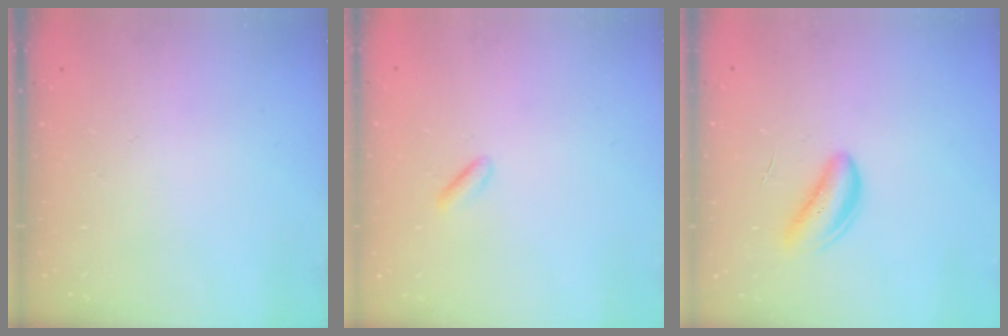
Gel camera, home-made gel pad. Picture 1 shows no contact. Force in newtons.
{"total": 0.6, "press": 0.2, "slide": 0.6}
{"total": 5.8, "press": 5.7, "slide": 1.1}